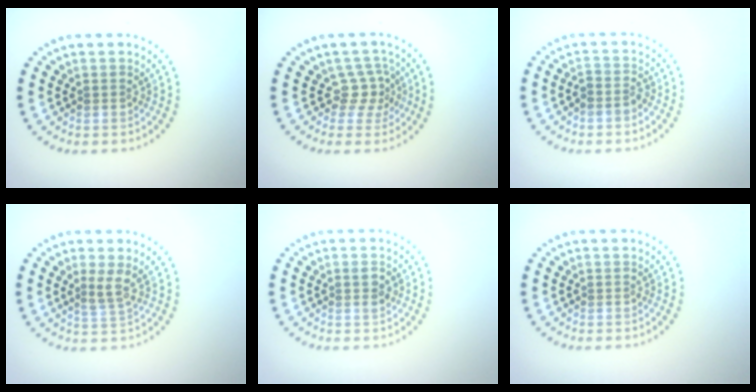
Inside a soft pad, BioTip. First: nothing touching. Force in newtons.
{"total": 2.3, "press": 1.5, "slide": 1.7}
{"total": 1.5, "press": 1.2, "slide": 0.8}
{"total": 1.8, "press": 1.3, "slide": 1.3}
{"total": 1.2, "press": 1.2, "slide": 0.4}
{"total": 0.0}